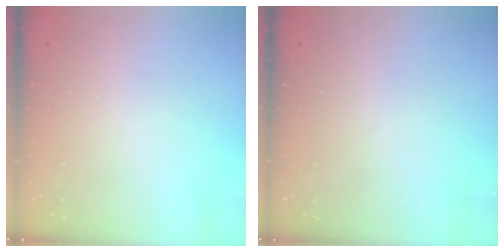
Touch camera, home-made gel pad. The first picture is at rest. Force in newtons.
{"total": 0.0}